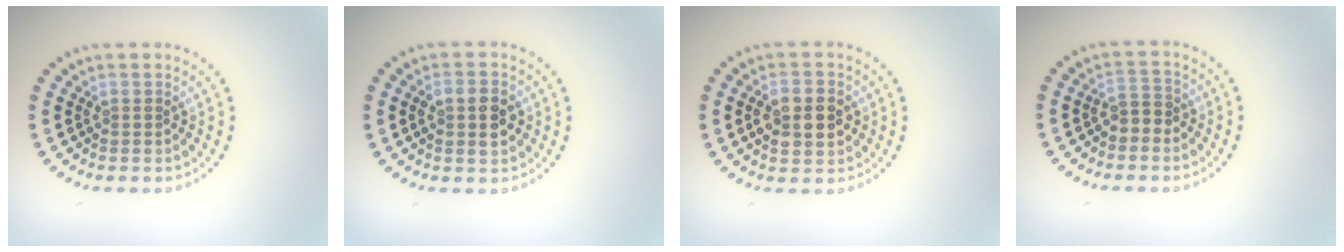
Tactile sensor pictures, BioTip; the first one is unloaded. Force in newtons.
{"total": 2.8, "press": 2.8, "slide": 0.4}
{"total": 4.5, "press": 4.5, "slide": 0.2}
{"total": 1.9, "press": 1.6, "slide": 1.0}